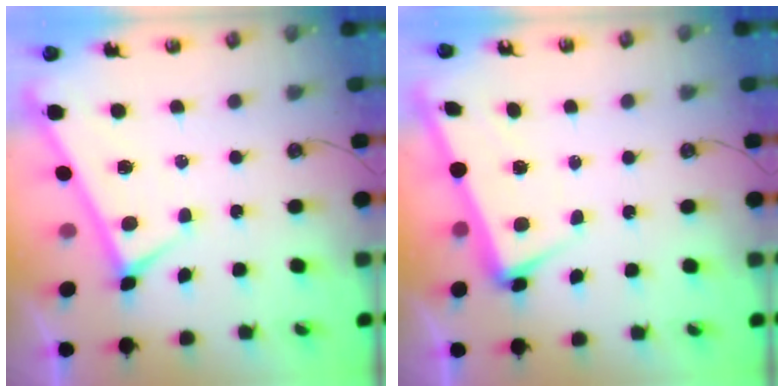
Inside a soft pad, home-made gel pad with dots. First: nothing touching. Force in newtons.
{"total": 2.9, "press": 2.8, "slide": 0.9}